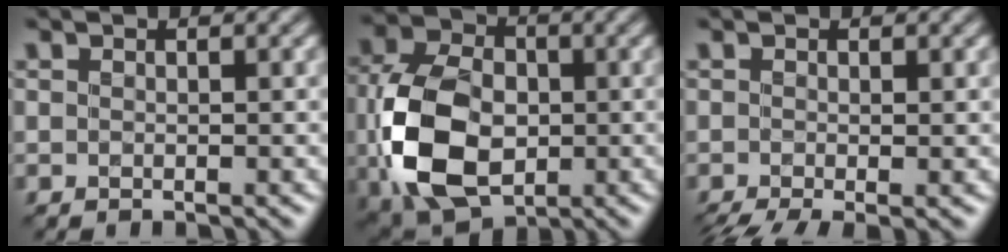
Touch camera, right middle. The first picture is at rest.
{"total": 10.9, "force": [-1.7, 7.6, 7.7], "torque": [-0.177, -0.009, -0.041]}
{"total": 3.6, "force": [-2.1, 0.9, 2.8], "torque": [-0.044, -0.015, -0.035]}